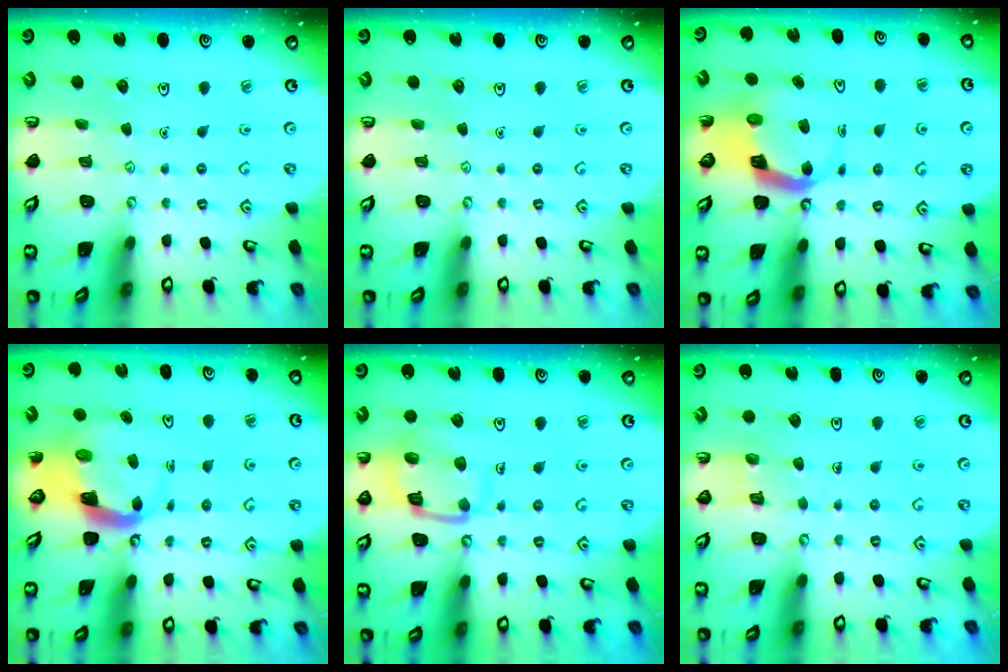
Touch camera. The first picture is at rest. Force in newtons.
{"total": 0.0}
{"total": 5.3, "press": 5.3, "slide": 0.7}
{"total": 4.5, "press": 4.5, "slide": 0.7}
{"total": 13.2, "press": 13.2, "slide": 1.4}
{"total": 3.4, "press": 3.4, "slide": 0.3}